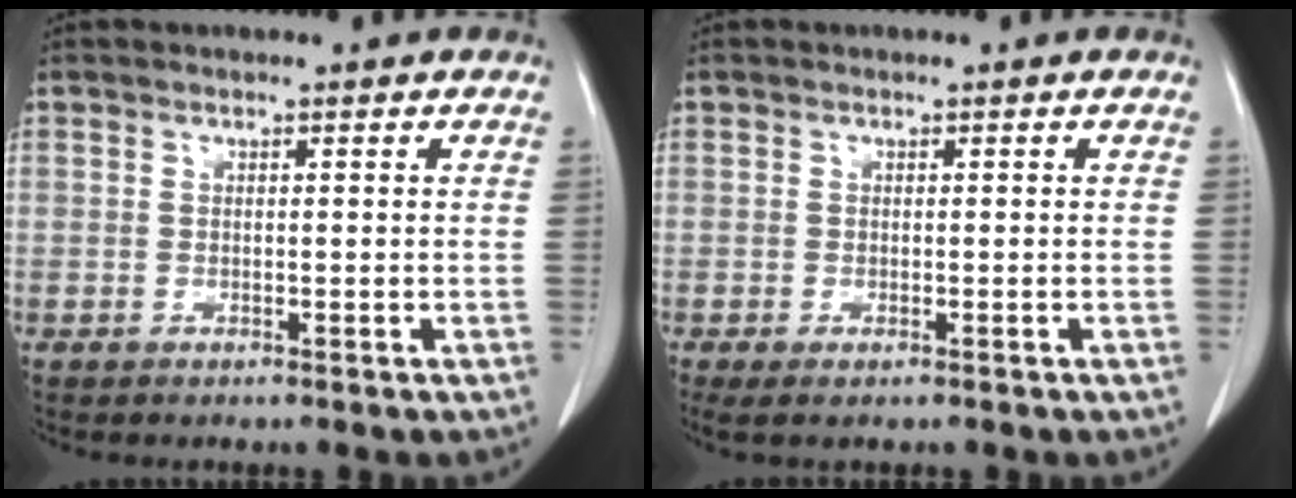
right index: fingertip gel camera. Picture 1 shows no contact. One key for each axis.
{"total": 2.3, "fx": -1.4, "fy": 0.6, "fz": 1.7, "tx": -0.026, "ty": -0.007, "tz": -0.021}